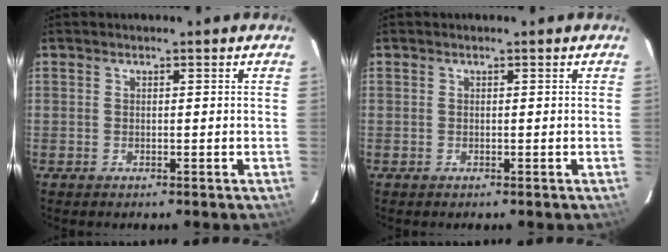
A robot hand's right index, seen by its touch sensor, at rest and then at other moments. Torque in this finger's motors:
{"motor_torque": [0.00, 0.00, 0.00, 0.00]}